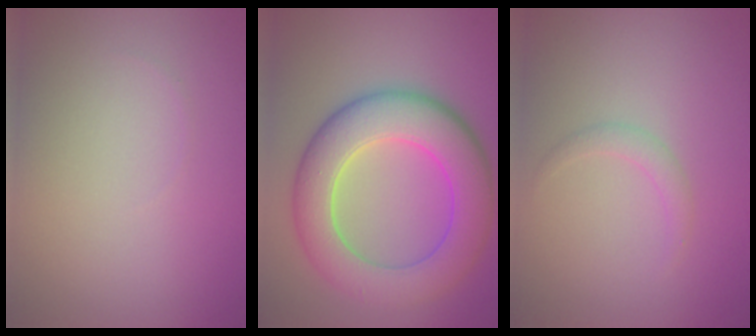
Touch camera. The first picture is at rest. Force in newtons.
{"total": 8.7, "press": 8.7, "slide": 0.1}
{"total": 1.1, "press": 1.1, "slide": 0.1}